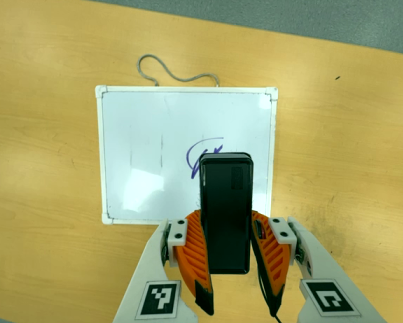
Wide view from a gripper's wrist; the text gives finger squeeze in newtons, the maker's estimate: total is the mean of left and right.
{"total": 10.0, "left": 8.1, "right": 11.9}